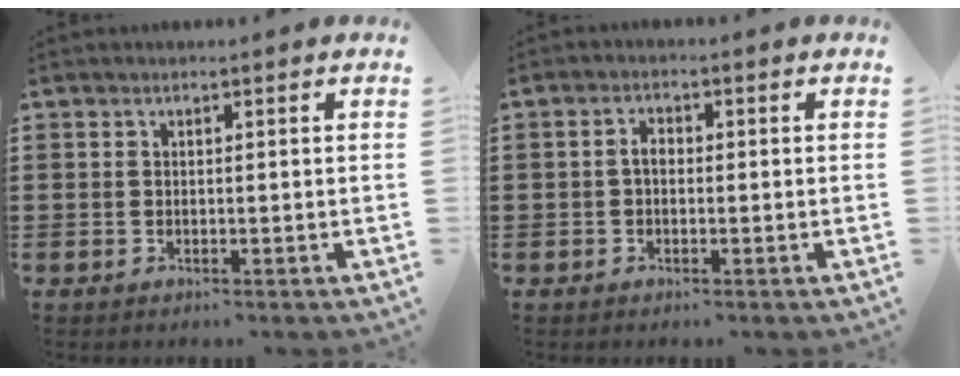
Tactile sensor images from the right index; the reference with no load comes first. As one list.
[{"total": 2.0, "force": [-0.3, 1.1, 1.7], "torque": [-0.040, 0.001, -0.009]}]